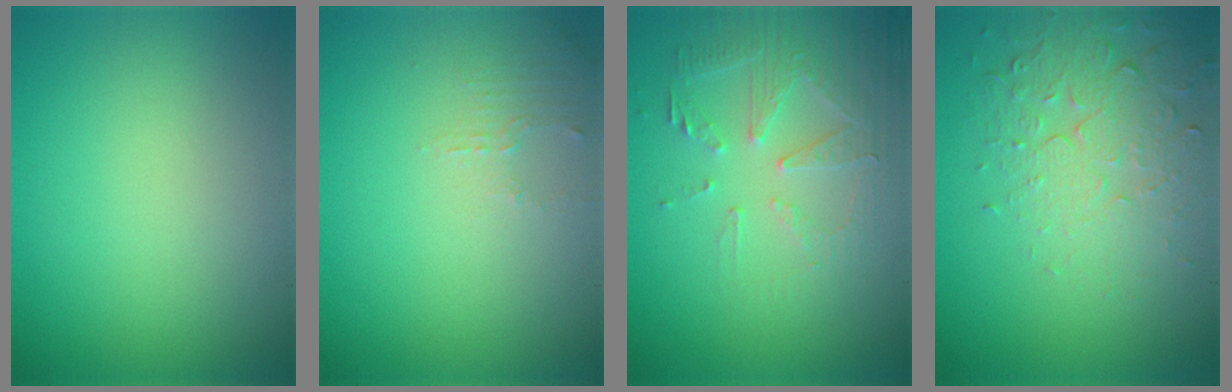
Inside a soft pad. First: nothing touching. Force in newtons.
{"total": 1.4, "press": 1.4, "slide": 0.4}
{"total": 5.3, "press": 3.6, "slide": 3.8}
{"total": 5.3, "press": 3.9, "slide": 3.6}